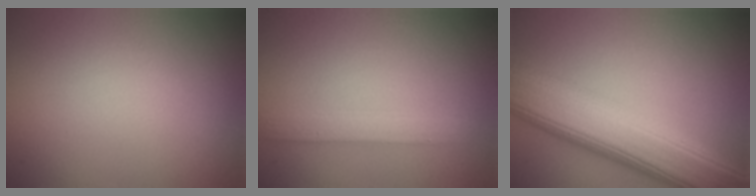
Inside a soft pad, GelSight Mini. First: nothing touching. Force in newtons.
{"total": 2.2, "press": 2.2, "slide": 0.1}
{"total": 9.9, "press": 9.9, "slide": 0.2}